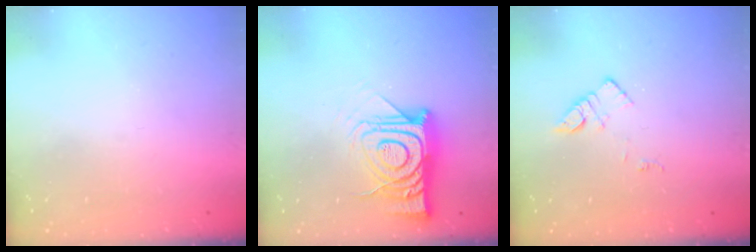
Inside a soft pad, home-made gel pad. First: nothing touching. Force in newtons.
{"total": 16.1, "press": 16.1, "slide": 1.3}
{"total": 5.8, "press": 5.8, "slide": 0.6}